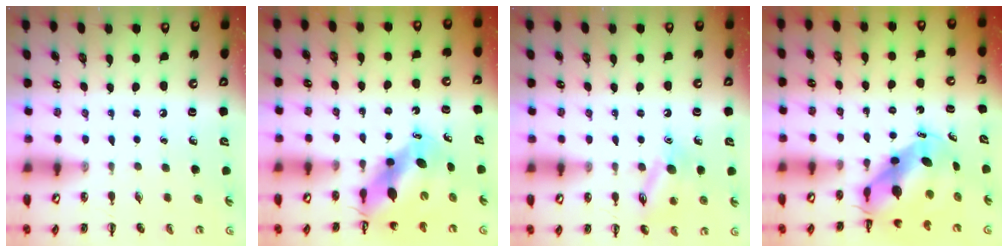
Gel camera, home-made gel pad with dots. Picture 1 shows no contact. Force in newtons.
{"total": 9.7, "press": 9.3, "slide": 2.9}
{"total": 11.6, "press": 11.5, "slide": 0.6}
{"total": 7.5, "press": 7.2, "slide": 2.2}